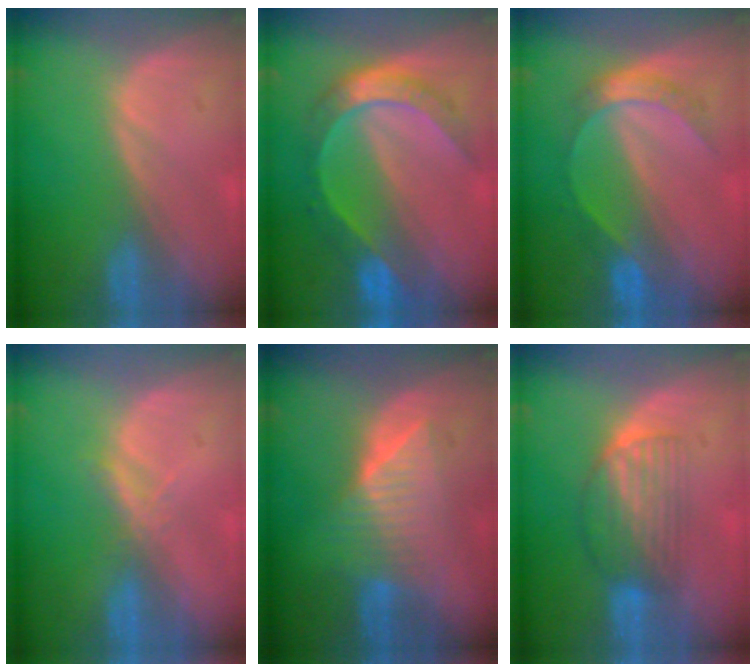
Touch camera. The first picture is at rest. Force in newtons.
{"total": 8.3, "press": 8.2, "slide": 0.8}
{"total": 5.3, "press": 5.3, "slide": 0.1}
{"total": 1.8, "press": 1.6, "slide": 0.7}
{"total": 6.5, "press": 6.5, "slide": 0.6}
{"total": 6.8, "press": 6.0, "slide": 3.2}